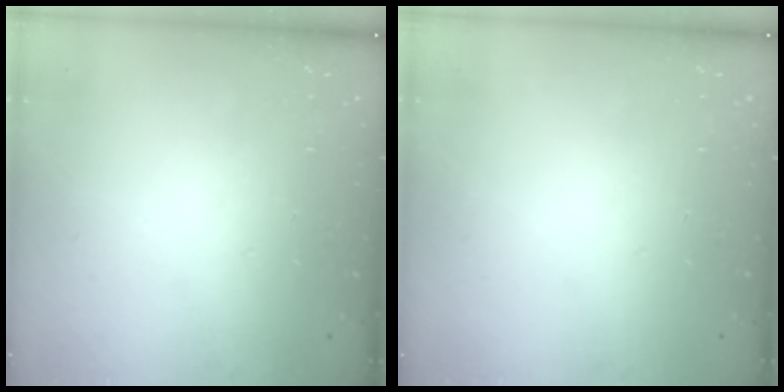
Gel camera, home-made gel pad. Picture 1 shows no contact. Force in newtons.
{"total": 0.0}